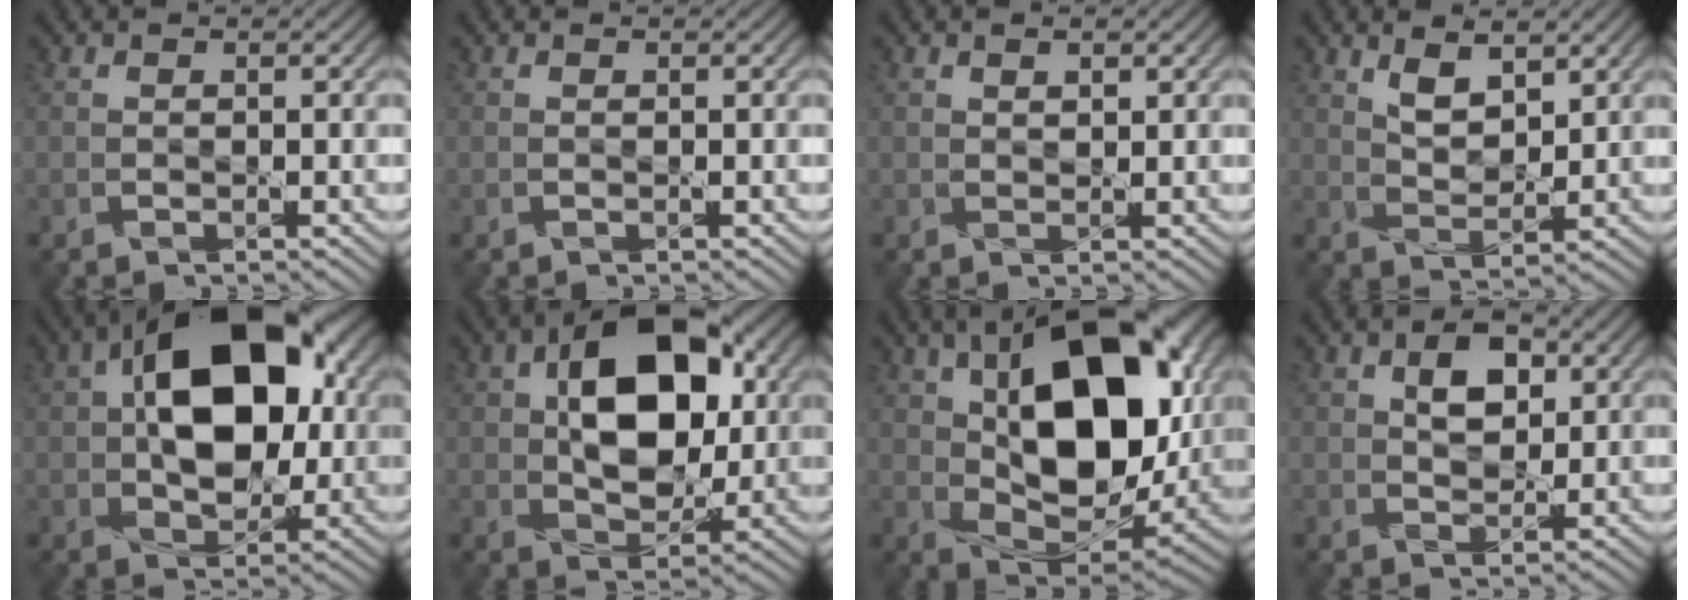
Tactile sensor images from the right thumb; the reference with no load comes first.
{"total": 0.0}
{"total": 1.1, "force": [0.9, 0.2, 0.5], "torque": [-0.011, 0.003, 0.019]}
{"total": 4.5, "force": [3.0, 1.7, 2.8], "torque": [-0.062, -0.003, 0.060]}
{"total": 14.9, "force": [2.5, 9.3, 11.4], "torque": [-0.171, 0.026, 0.036]}
{"total": 12.7, "force": [2.7, 7.9, 9.6], "torque": [-0.158, 0.015, 0.042]}
{"total": 17.6, "force": [3.9, 10.3, 13.8], "torque": [-0.226, 0.010, 0.066]}
{"total": 4.0, "force": [1.6, 2.4, 2.8], "torque": [-0.050, 0.008, 0.021]}